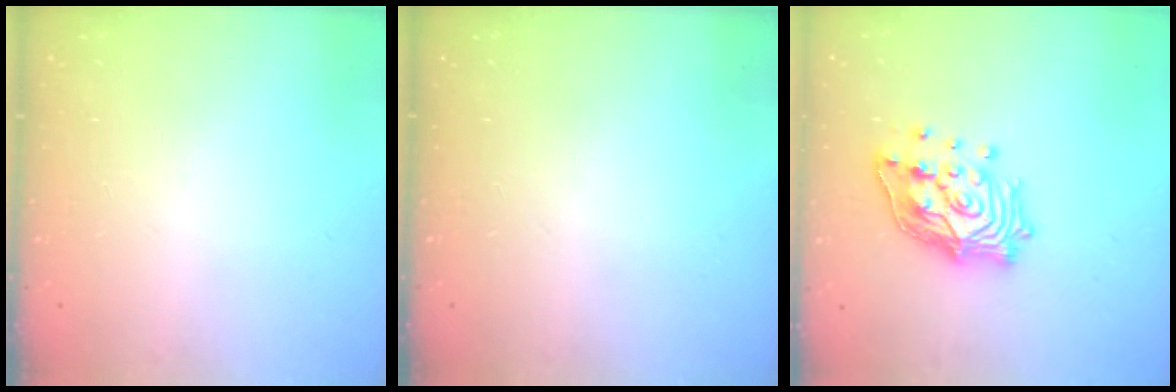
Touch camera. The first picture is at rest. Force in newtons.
{"total": 0.0}
{"total": 16.9, "press": 16.7, "slide": 2.7}